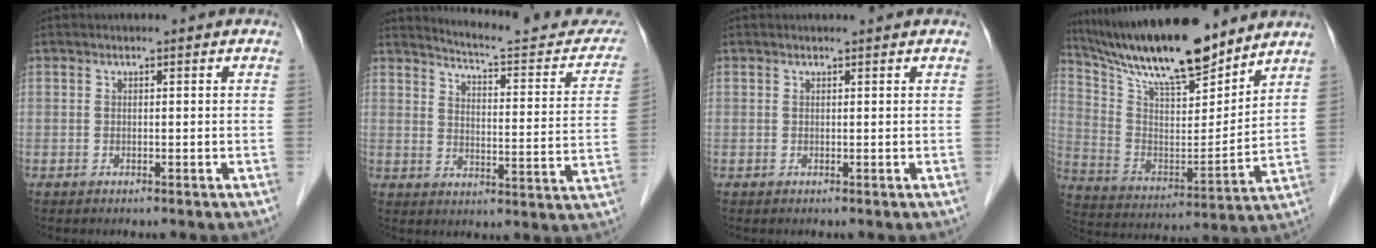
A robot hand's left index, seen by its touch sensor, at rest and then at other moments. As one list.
[{"total": 18.2, "force": [17.2, 2.3, 5.2], "torque": [-0.060, -0.056, 0.205]}, {"total": 1.2, "force": [1.1, 0.0, 0.3], "torque": [-0.008, 0.008, 0.016]}, {"total": 19.6, "force": [16.7, 3.1, 9.9], "torque": [-0.178, 0.001, 0.297]}]